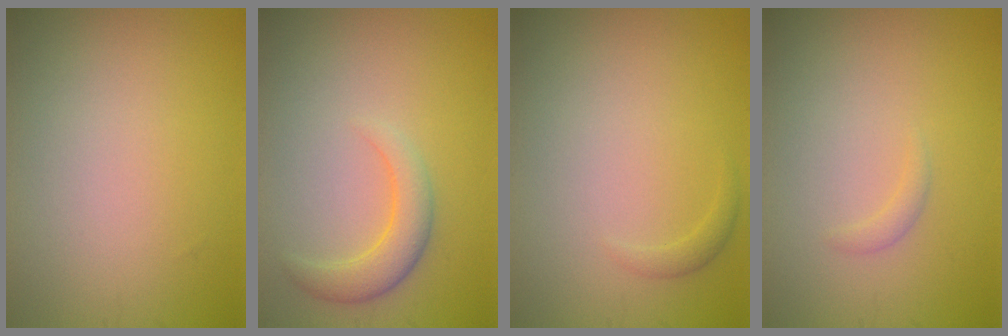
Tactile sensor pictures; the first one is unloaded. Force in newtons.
{"total": 2.9, "press": 2.9, "slide": 0.1}
{"total": 0.9, "press": 0.9, "slide": 0.0}
{"total": 0.8, "press": 0.8, "slide": 0.1}